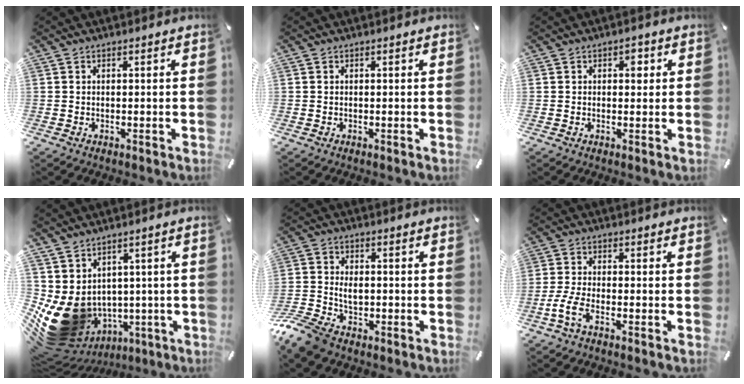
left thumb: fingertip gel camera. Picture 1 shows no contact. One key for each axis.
{"total": 0.0}
{"total": 2.6, "fx": 0.8, "fy": 1.7, "fz": 1.9, "tx": -0.016, "ty": -0.001, "tz": 0.006}
{"total": 13.1, "fx": 0.1, "fy": 11.5, "fz": 6.2, "tx": -0.135, "ty": -0.035, "tz": 0.015}
{"total": 8.1, "fx": -3.7, "fy": 5.3, "fz": 4.9, "tx": -0.112, "ty": 0.012, "tz": -0.070}
{"total": 5.5, "fx": -2.8, "fy": 1.9, "fz": 4.3, "tx": -0.102, "ty": -0.007, "tz": -0.053}